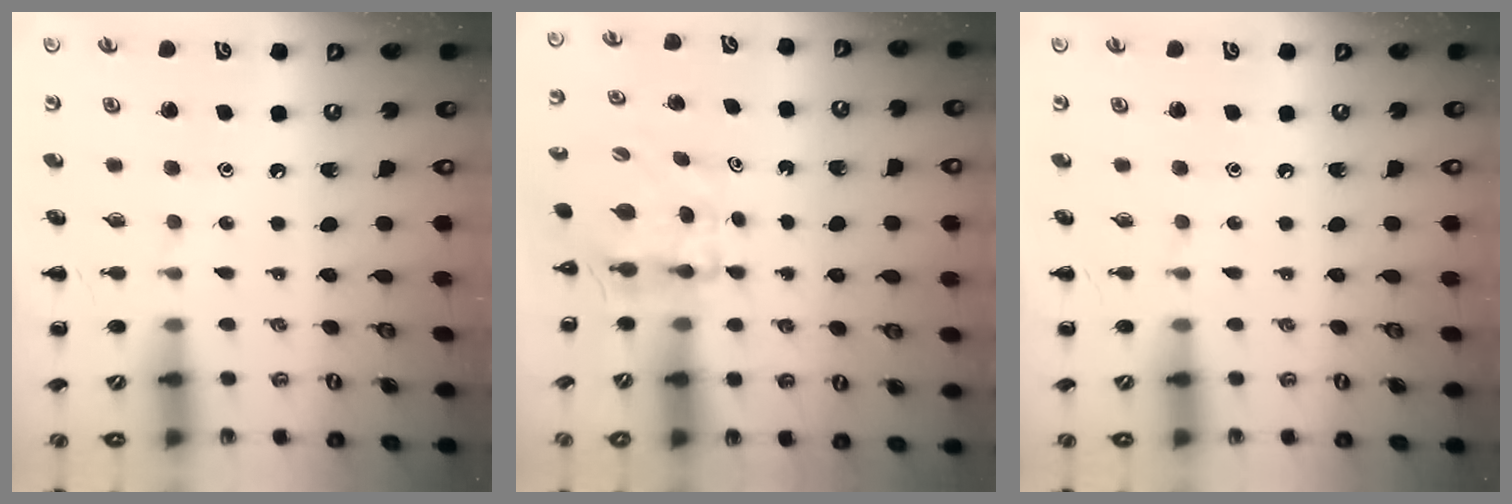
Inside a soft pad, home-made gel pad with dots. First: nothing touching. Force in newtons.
{"total": 4.0, "press": 4.0, "slide": 0.1}
{"total": 0.0}